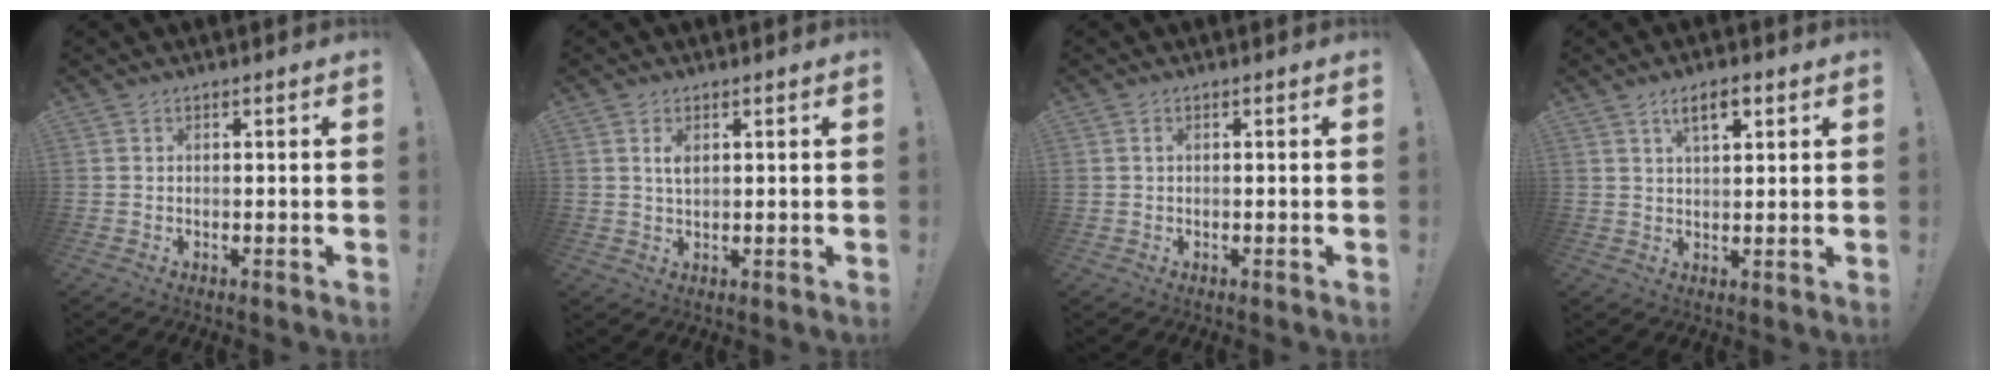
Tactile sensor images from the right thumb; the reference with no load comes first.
{"total": 3.0, "force": [1.2, 1.4, 2.4], "torque": [-0.036, -0.004, 0.017]}
{"total": 0.6, "force": [0.1, 0.5, 0.4], "torque": [-0.014, 0.005, 0.002]}
{"total": 5.5, "force": [2.7, 2.3, 4.2], "torque": [-0.068, -0.001, 0.044]}